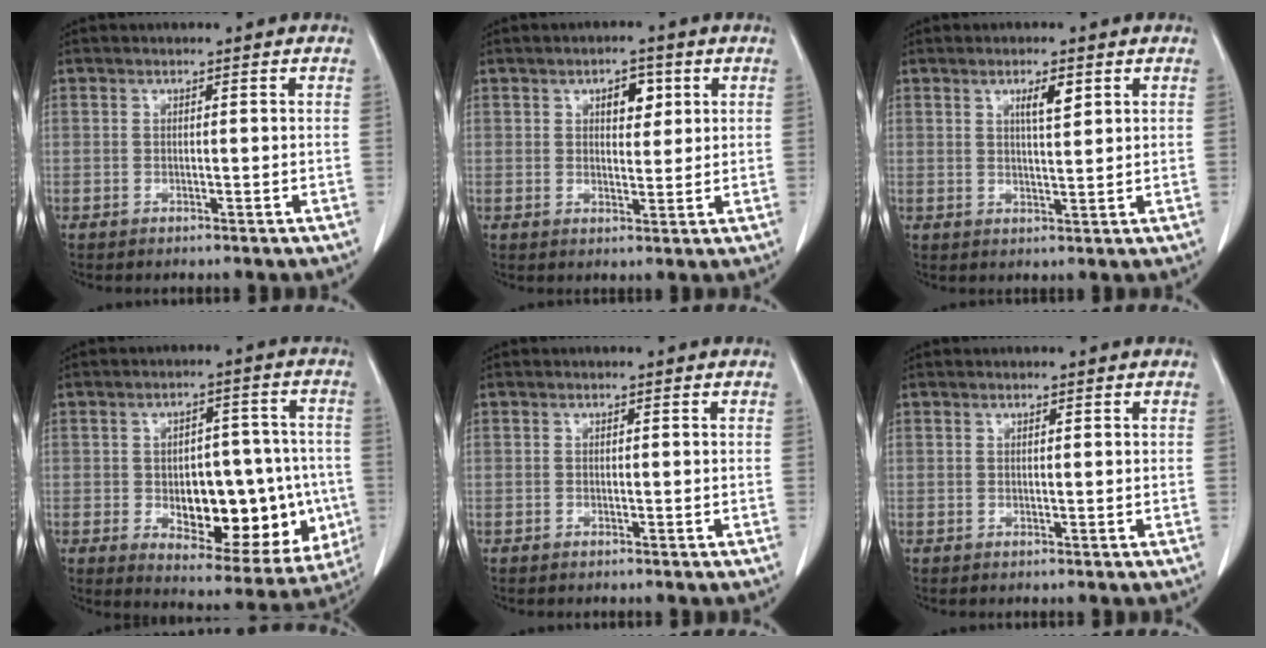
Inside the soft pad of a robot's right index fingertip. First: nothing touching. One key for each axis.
{"total": 3.9, "fx": 1.6, "fy": 2.0, "fz": 2.9, "tx": -0.041, "ty": 0.004, "tz": 0.024}
{"total": 3.3, "fx": 1.6, "fy": 0.6, "fz": 2.8, "tx": -0.047, "ty": -0.002, "tz": 0.026}
{"total": 17.7, "fx": -3.4, "fy": 8.8, "fz": 14.9, "tx": -0.190, "ty": 0.019, "tz": -0.022}
{"total": 0.0}
{"total": 0.0}